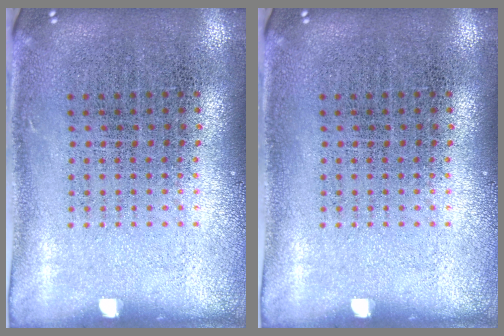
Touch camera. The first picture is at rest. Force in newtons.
{"total": 0.0}